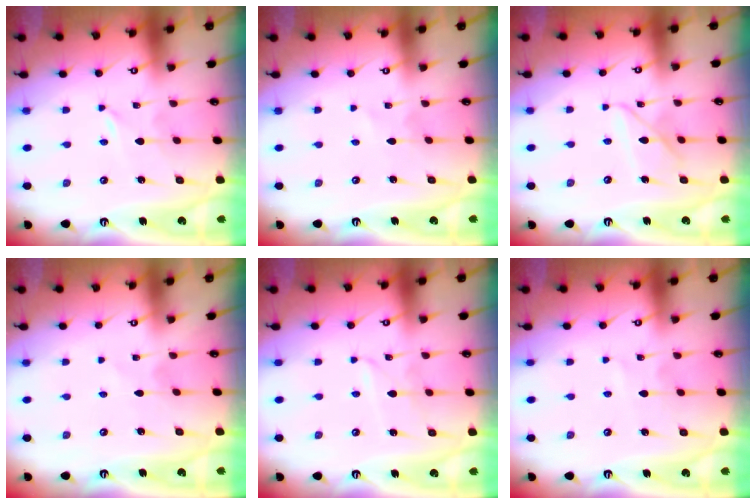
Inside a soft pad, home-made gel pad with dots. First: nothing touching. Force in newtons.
{"total": 1.0, "press": 1.0, "slide": 0.1}
{"total": 9.0, "press": 9.0, "slide": 0.7}
{"total": 1.2, "press": 1.1, "slide": 0.2}
{"total": 2.9, "press": 2.9, "slide": 0.4}
{"total": 2.4, "press": 2.4, "slide": 0.3}